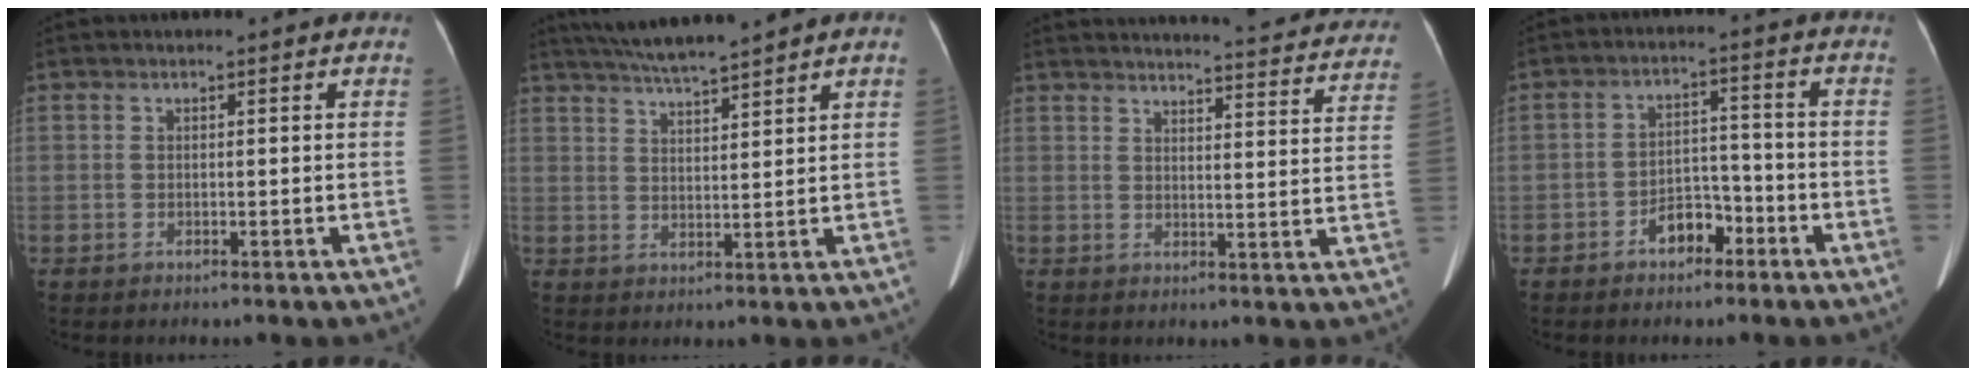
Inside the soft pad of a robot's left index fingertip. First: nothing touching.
{"total": 7.8, "force": [7.0, -0.9, 3.3], "torque": [-0.060, 0.015, 0.122]}
{"total": 26.7, "force": [25.4, 3.2, 7.5], "torque": [-0.103, -0.071, 0.285]}
{"total": 4.8, "force": [-3.0, 2.7, 2.6], "torque": [-0.044, 0.018, -0.049]}